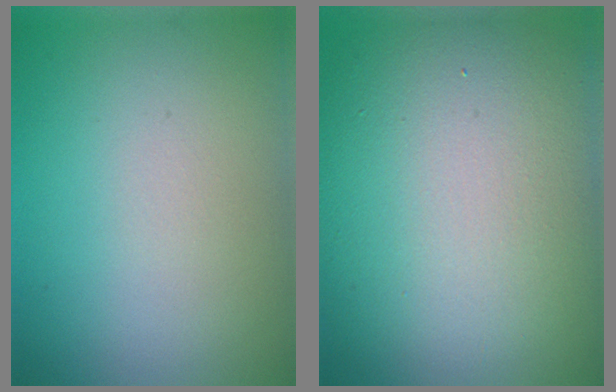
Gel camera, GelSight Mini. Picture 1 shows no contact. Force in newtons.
{"total": 15.9, "press": 15.9, "slide": 0.8}